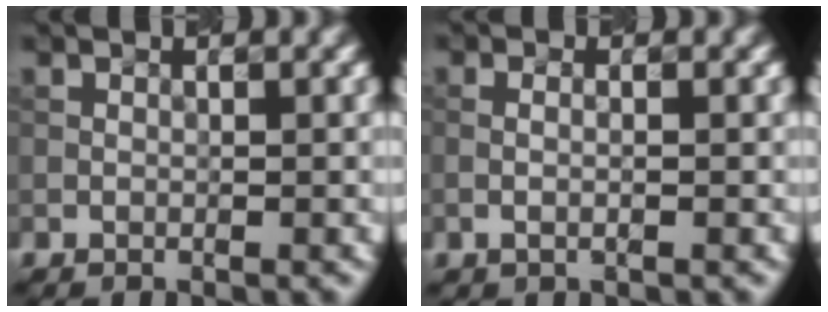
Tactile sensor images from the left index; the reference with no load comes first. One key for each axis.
{"total": 1.0, "fx": -0.2, "fy": 0.2, "fz": 1.0, "tx": -0.022, "ty": -0.001, "tz": -0.006}